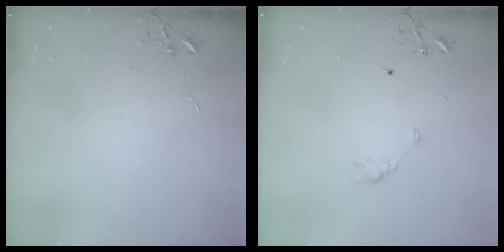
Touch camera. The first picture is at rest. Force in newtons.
{"total": 6.5, "press": 6.5, "slide": 0.7}